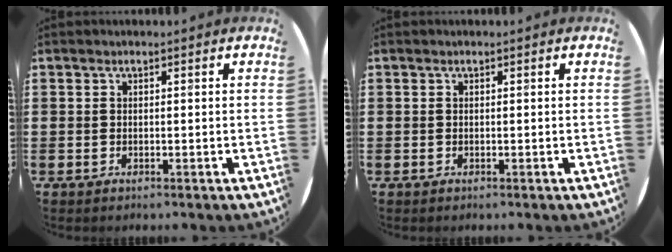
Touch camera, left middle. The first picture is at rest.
{"total": 0.0}